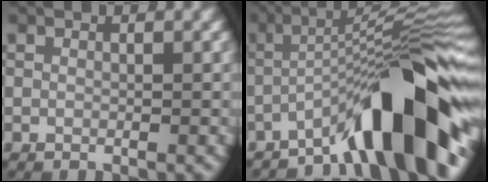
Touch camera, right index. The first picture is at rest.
{"total": 11.0, "force": [-6.3, 1.7, 8.8], "torque": [-0.114, 0.027, -0.112]}